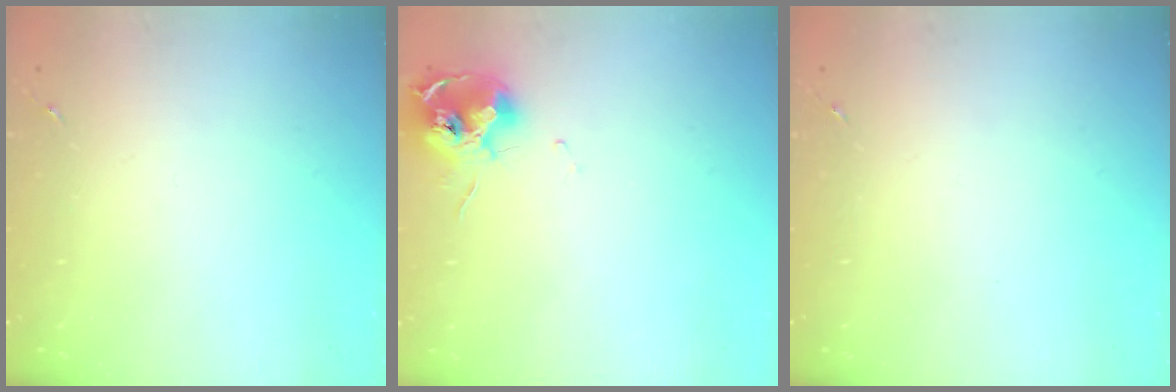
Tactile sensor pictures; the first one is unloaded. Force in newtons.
{"total": 12.1, "press": 12.0, "slide": 1.2}
{"total": 0.0}